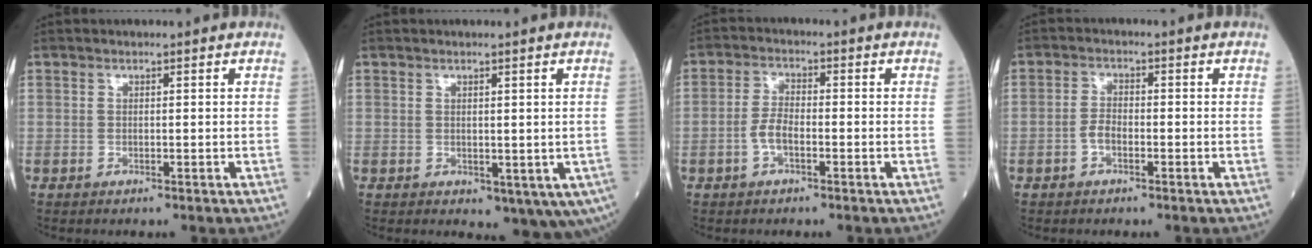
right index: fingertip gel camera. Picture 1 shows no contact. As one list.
[{"total": 5.9, "force": [-1.1, 3.1, 4.9], "torque": [-0.042, -0.012, -0.004]}, {"total": 3.7, "force": [-1.3, 1.6, 3.1], "torque": [-0.066, 0.008, -0.028]}, {"total": 2.5, "force": [-1.0, 1.2, 1.9], "torque": [-0.036, 0.006, -0.021]}]